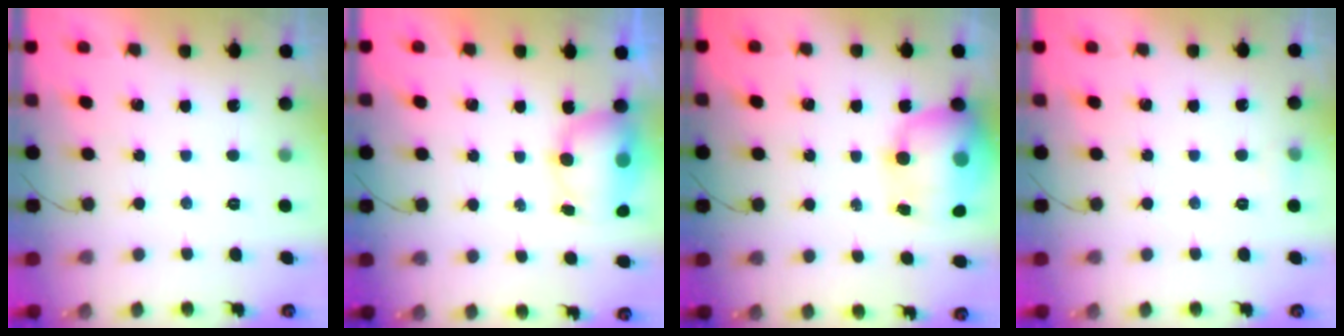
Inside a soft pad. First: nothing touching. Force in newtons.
{"total": 8.3, "press": 7.7, "slide": 3.0}
{"total": 14.7, "press": 14.2, "slide": 3.5}
{"total": 7.2, "press": 3.7, "slide": 6.2}